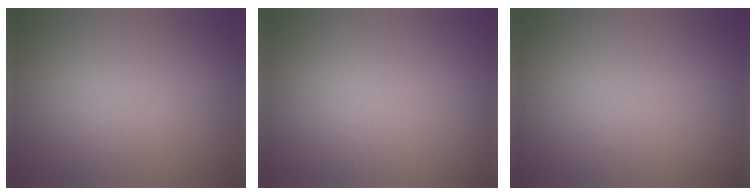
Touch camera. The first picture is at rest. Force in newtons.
{"total": 0.0}
{"total": 0.0}